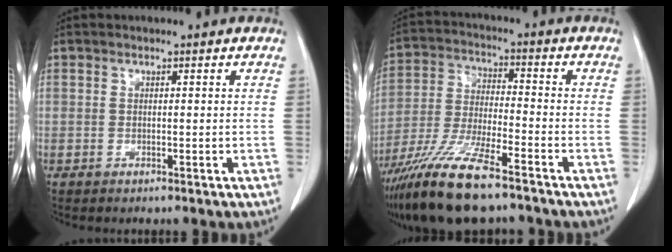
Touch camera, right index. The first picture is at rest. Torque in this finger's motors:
{"motor_torque": [1.06, -1.08, 0.81, 0.21]}